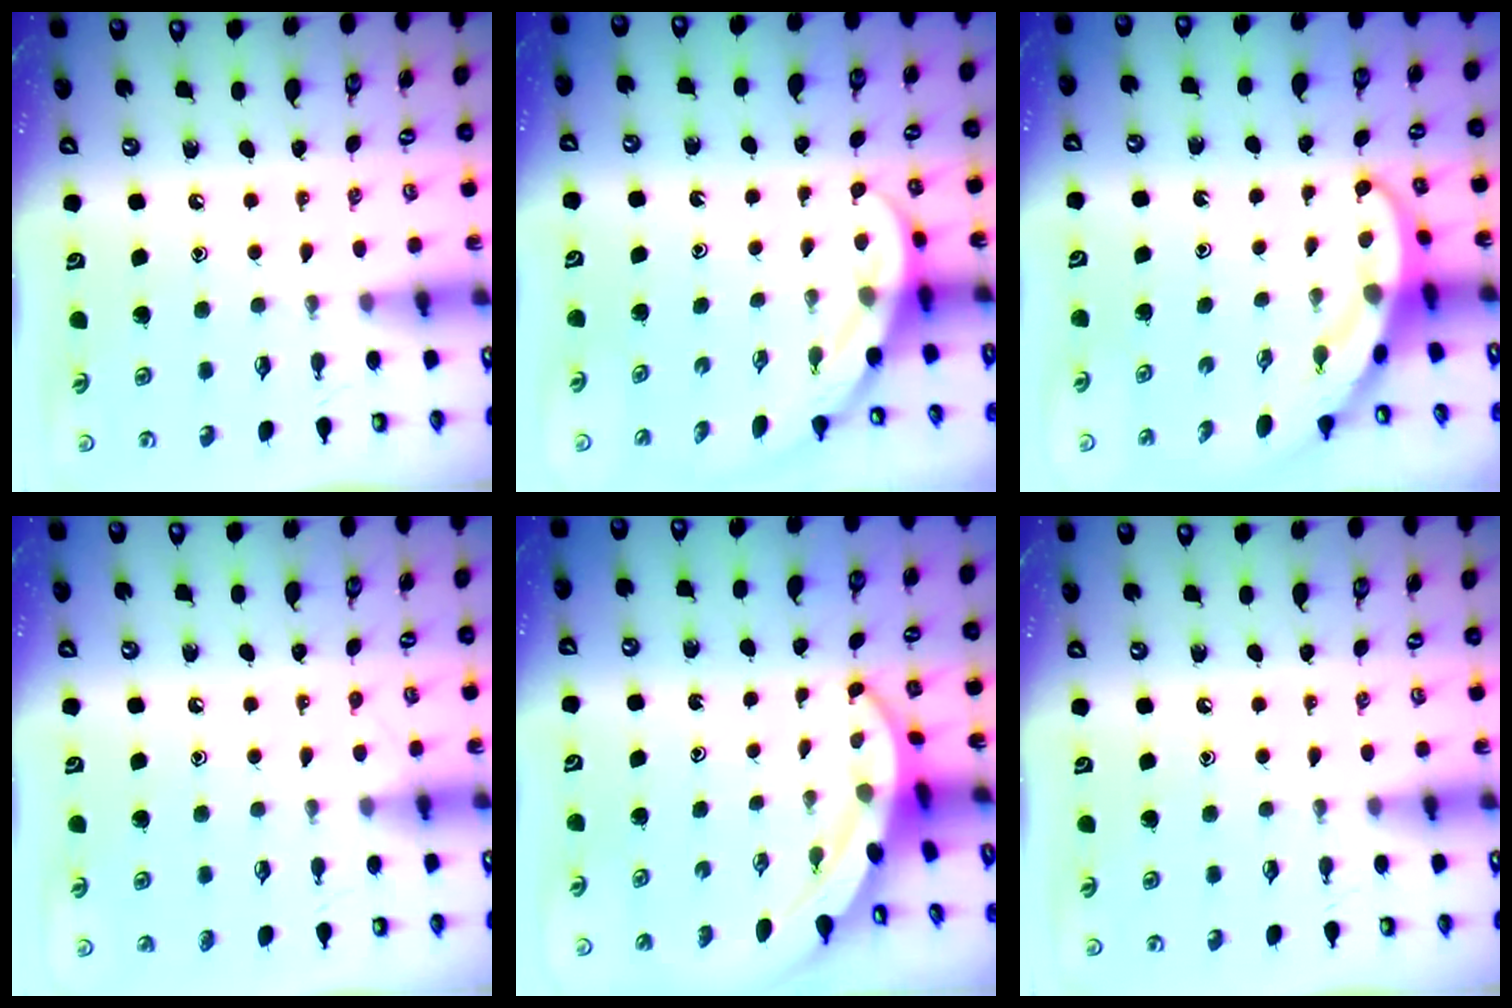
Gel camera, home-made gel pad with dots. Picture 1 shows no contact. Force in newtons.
{"total": 5.4, "press": 5.4, "slide": 0.3}
{"total": 4.7, "press": 4.7, "slide": 0.6}
{"total": 3.6, "press": 3.6, "slide": 0.4}
{"total": 4.4, "press": 4.4, "slide": 0.4}
{"total": 0.0}